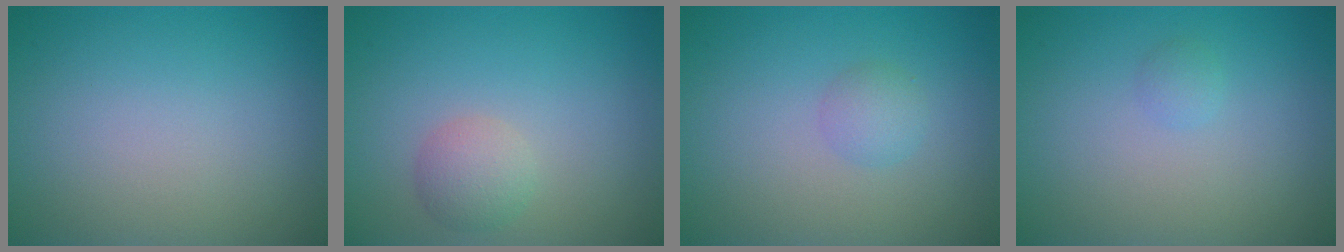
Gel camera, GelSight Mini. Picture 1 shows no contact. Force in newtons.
{"total": 2.2, "press": 2.2, "slide": 0.1}
{"total": 1.5, "press": 1.5, "slide": 0.1}
{"total": 0.7, "press": 0.7, "slide": 0.1}